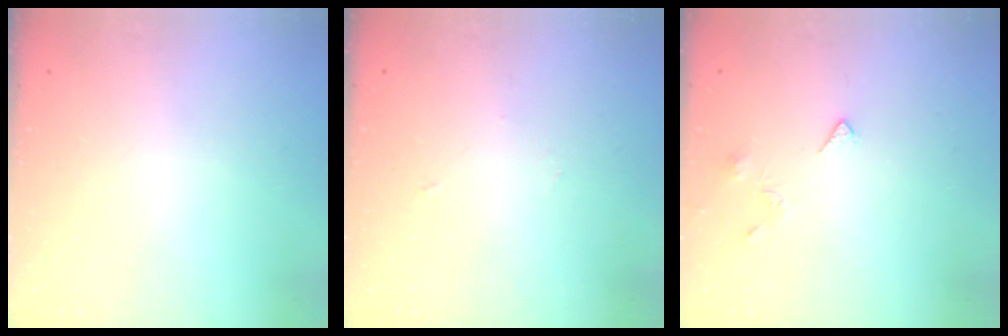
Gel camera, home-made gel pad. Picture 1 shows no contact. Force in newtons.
{"total": 2.5, "press": 2.5, "slide": 0.2}
{"total": 3.6, "press": 3.5, "slide": 0.7}